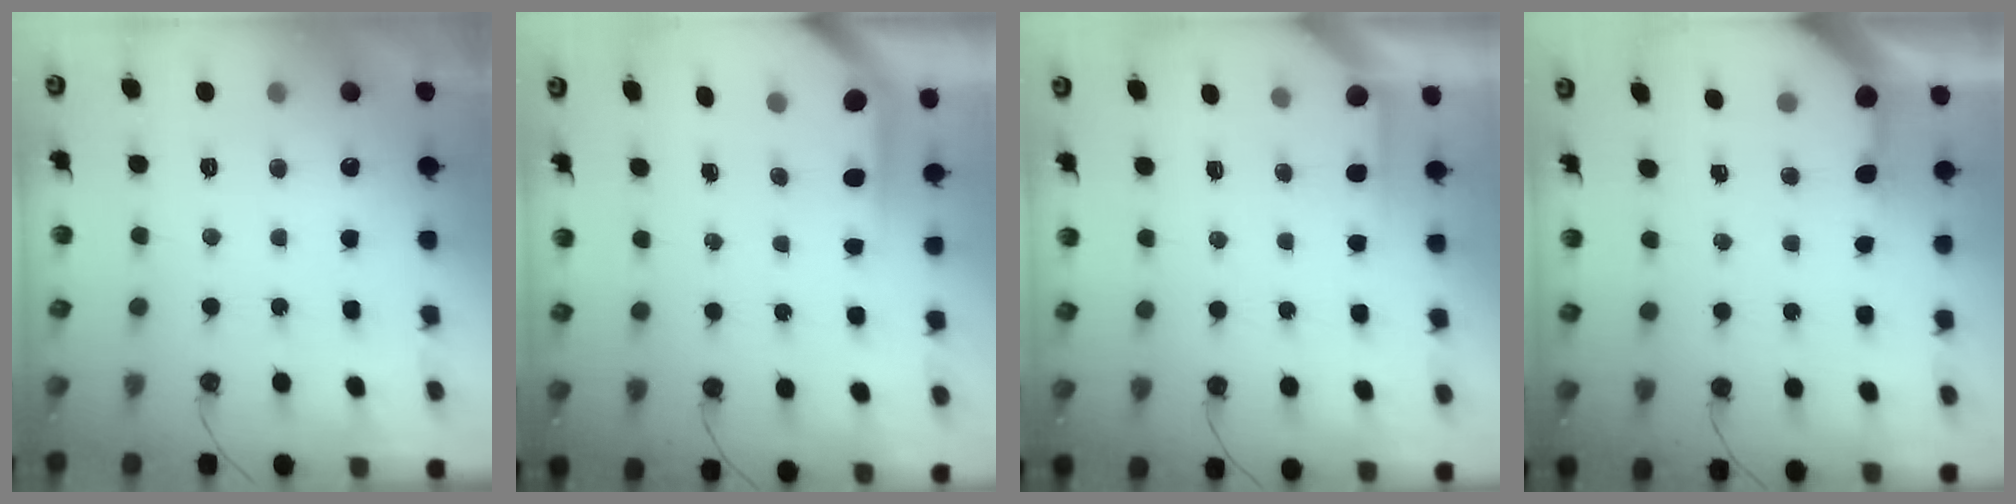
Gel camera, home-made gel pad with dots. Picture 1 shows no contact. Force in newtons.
{"total": 3.8, "press": 3.8, "slide": 0.4}
{"total": 1.6, "press": 1.6, "slide": 0.3}
{"total": 4.7, "press": 4.6, "slide": 0.5}